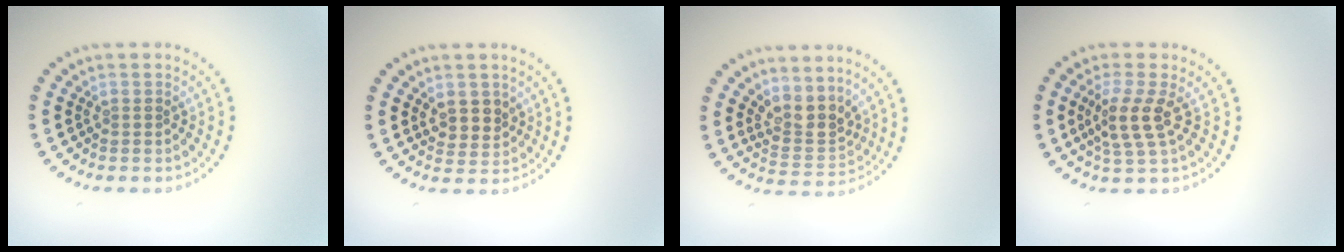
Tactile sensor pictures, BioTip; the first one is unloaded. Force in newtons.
{"total": 2.4, "press": 2.2, "slide": 1.0}
{"total": 3.2, "press": 2.5, "slide": 1.9}
{"total": 3.2, "press": 2.8, "slide": 1.5}